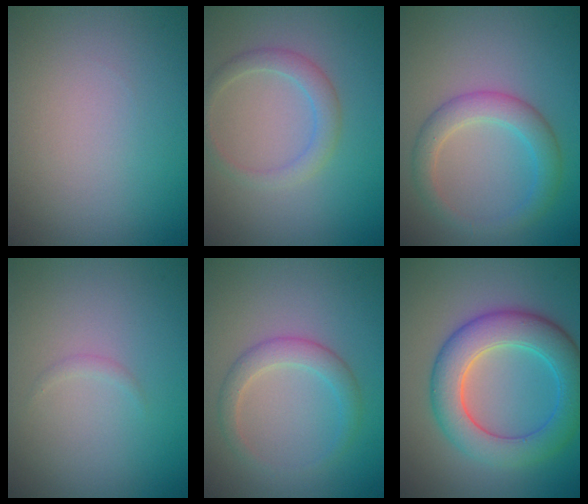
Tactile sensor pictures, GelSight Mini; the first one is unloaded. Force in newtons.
{"total": 2.2, "press": 2.2, "slide": 0.2}
{"total": 3.4, "press": 3.4, "slide": 0.2}
{"total": 0.5, "press": 0.5, "slide": 0.0}
{"total": 2.4, "press": 2.4, "slide": 0.1}
{"total": 7.1, "press": 7.1, "slide": 0.1}